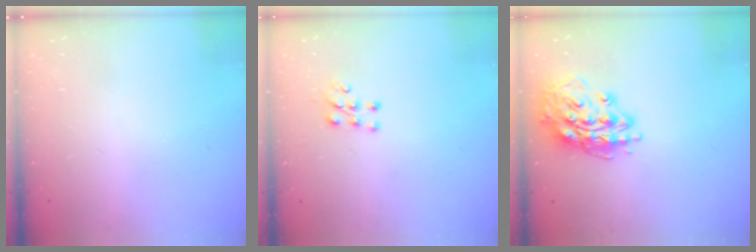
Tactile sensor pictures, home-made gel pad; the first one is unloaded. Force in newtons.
{"total": 6.0, "press": 6.0, "slide": 0.5}
{"total": 15.6, "press": 15.6, "slide": 1.3}